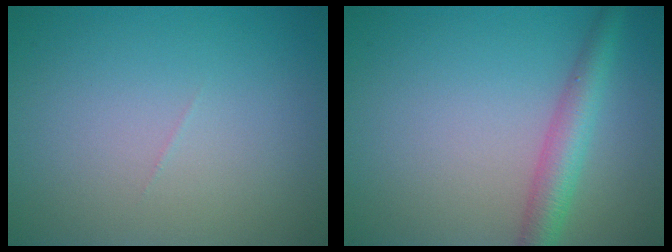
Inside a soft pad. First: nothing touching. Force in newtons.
{"total": 3.6, "press": 3.6, "slide": 0.1}